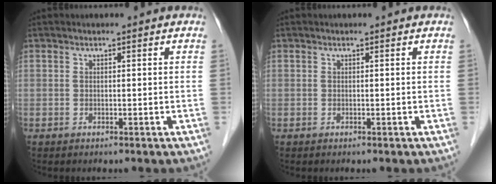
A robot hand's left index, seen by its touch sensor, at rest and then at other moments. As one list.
[{"total": 0.0}]